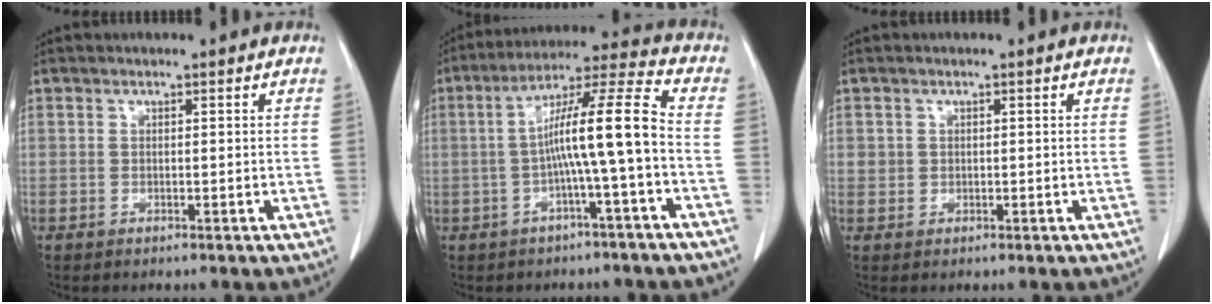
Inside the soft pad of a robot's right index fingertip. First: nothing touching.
{"total": 10.8, "force": [-1.5, -1.0, 10.7], "torque": [-0.180, 0.028, -0.032]}
{"total": 1.3, "force": [0.3, 1.2, 0.2], "torque": [0.008, 0.006, 0.002]}